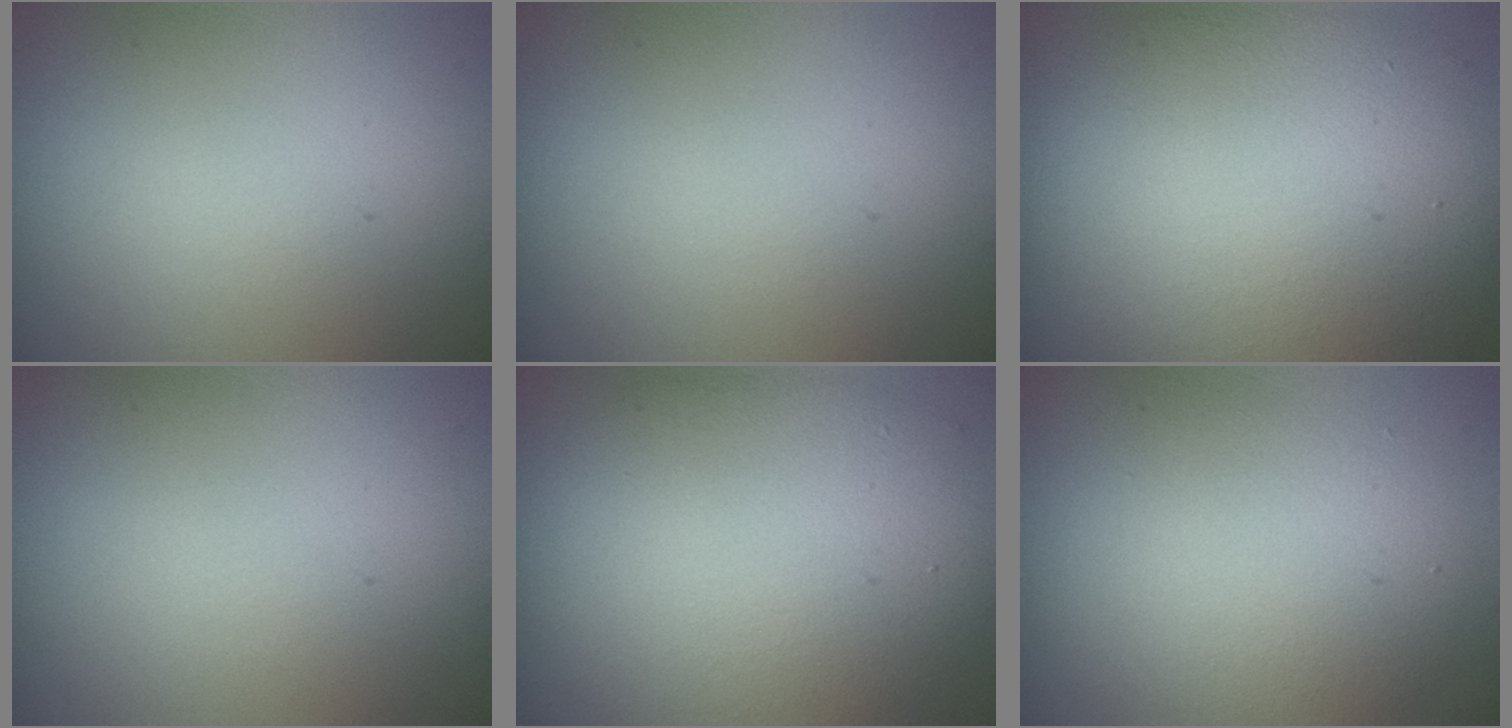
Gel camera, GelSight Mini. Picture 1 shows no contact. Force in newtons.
{"total": 0.0}
{"total": 12.0, "press": 12.0, "slide": 0.7}
{"total": 0.0}
{"total": 10.6, "press": 10.6, "slide": 0.6}
{"total": 5.5, "press": 5.5, "slide": 0.5}